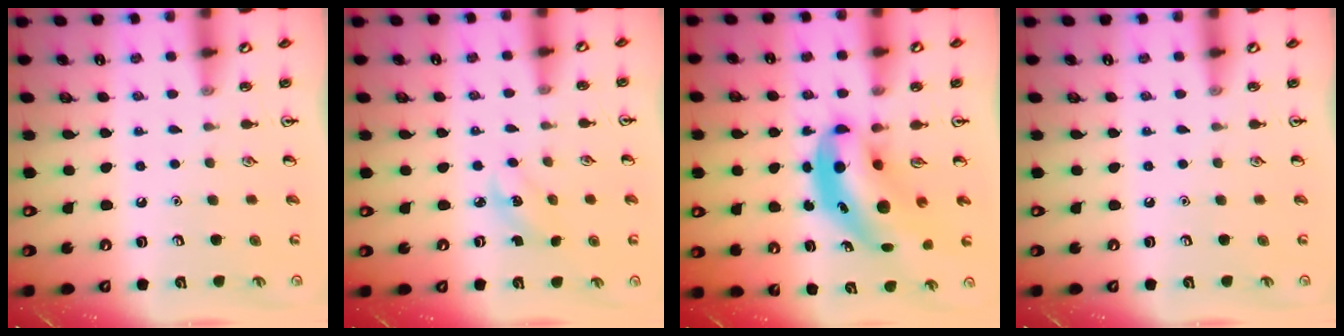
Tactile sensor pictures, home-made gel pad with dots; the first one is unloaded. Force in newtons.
{"total": 2.6, "press": 2.5, "slide": 0.8}
{"total": 7.7, "press": 7.6, "slide": 1.4}
{"total": 0.0}